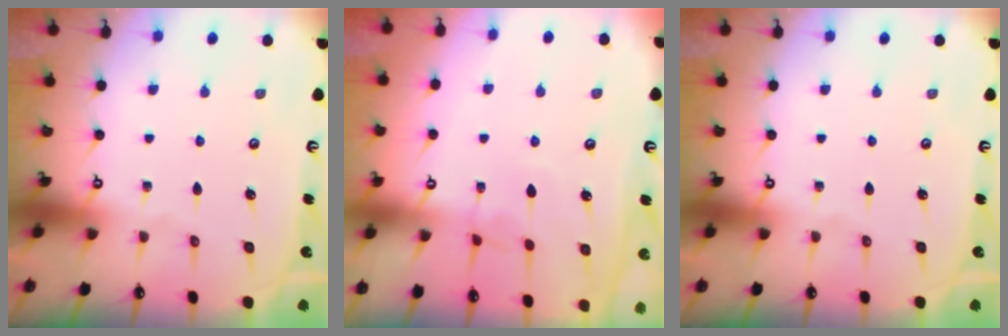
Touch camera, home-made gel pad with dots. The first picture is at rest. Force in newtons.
{"total": 1.1, "press": 1.0, "slide": 0.4}
{"total": 0.0}